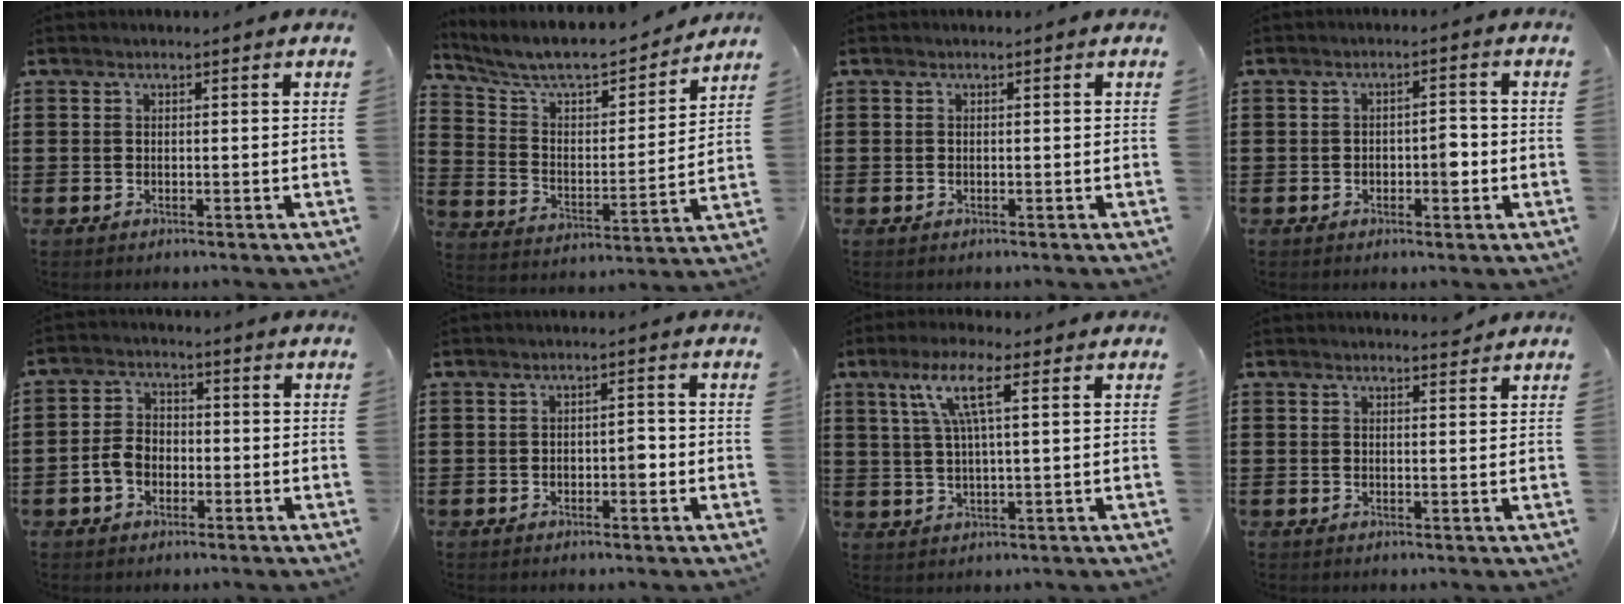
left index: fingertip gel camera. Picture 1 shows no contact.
{"total": 7.4, "force": [6.5, 1.9, 2.8], "torque": [-0.087, -0.045, 0.108]}
{"total": 0.0}
{"total": 3.0, "force": [-0.8, 1.5, 2.6], "torque": [-0.040, 0.002, -0.018]}
{"total": 4.5, "force": [-1.8, 3.2, 2.6], "torque": [-0.064, 0.006, -0.038]}
{"total": 2.1, "force": [-0.7, 0.9, 1.7], "torque": [-0.026, 0.000, -0.017]}
{"total": 7.1, "force": [2.8, 1.3, 6.4], "torque": [-0.133, 0.006, 0.046]}
{"total": 1.6, "force": [1.5, 0.2, 0.3], "torque": [-0.002, -0.002, 0.028]}